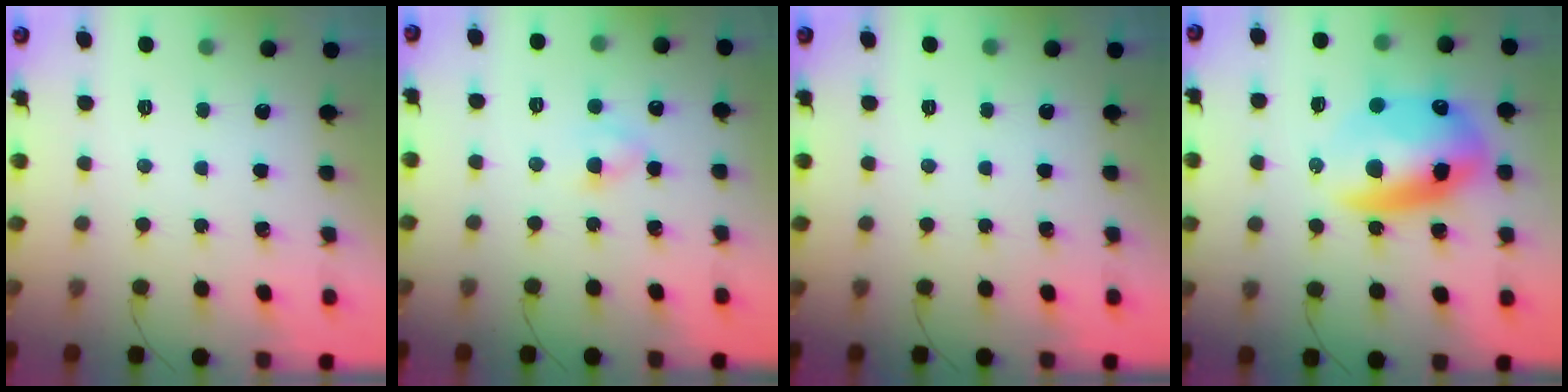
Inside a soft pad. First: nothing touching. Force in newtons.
{"total": 2.1, "press": 1.9, "slide": 0.8}
{"total": 0.0}
{"total": 16.0, "press": 15.6, "slide": 3.5}